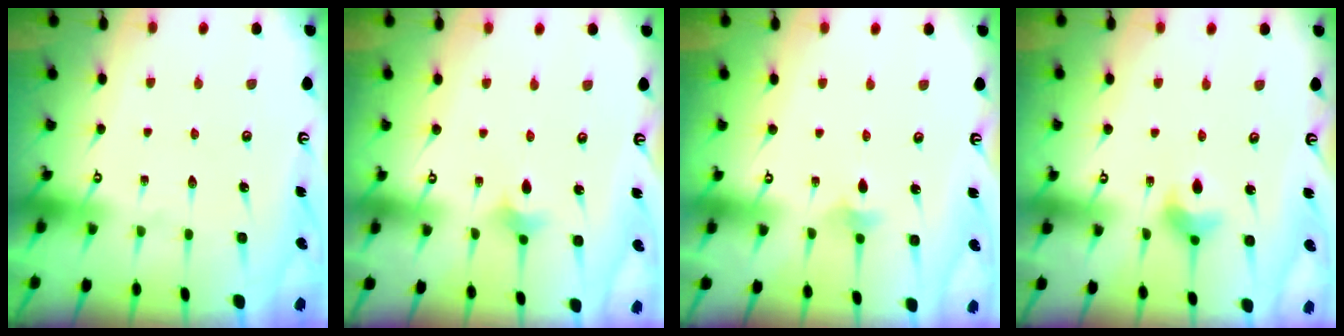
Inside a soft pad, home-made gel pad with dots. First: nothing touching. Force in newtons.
{"total": 2.6, "press": 2.5, "slide": 0.5}
{"total": 3.6, "press": 3.6, "slide": 0.7}
{"total": 5.0, "press": 5.0, "slide": 0.6}